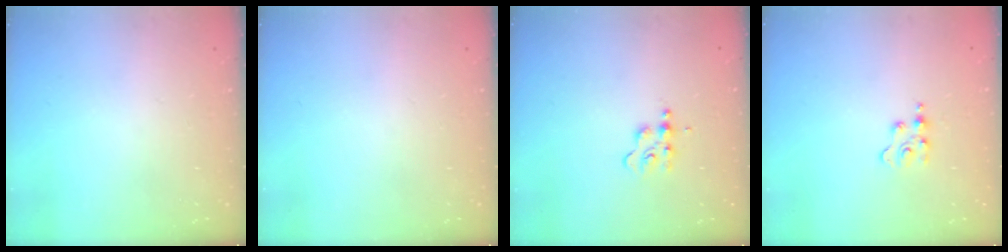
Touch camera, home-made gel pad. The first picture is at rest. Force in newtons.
{"total": 0.0}
{"total": 4.0, "press": 4.0, "slide": 0.5}
{"total": 2.8, "press": 2.8, "slide": 0.4}